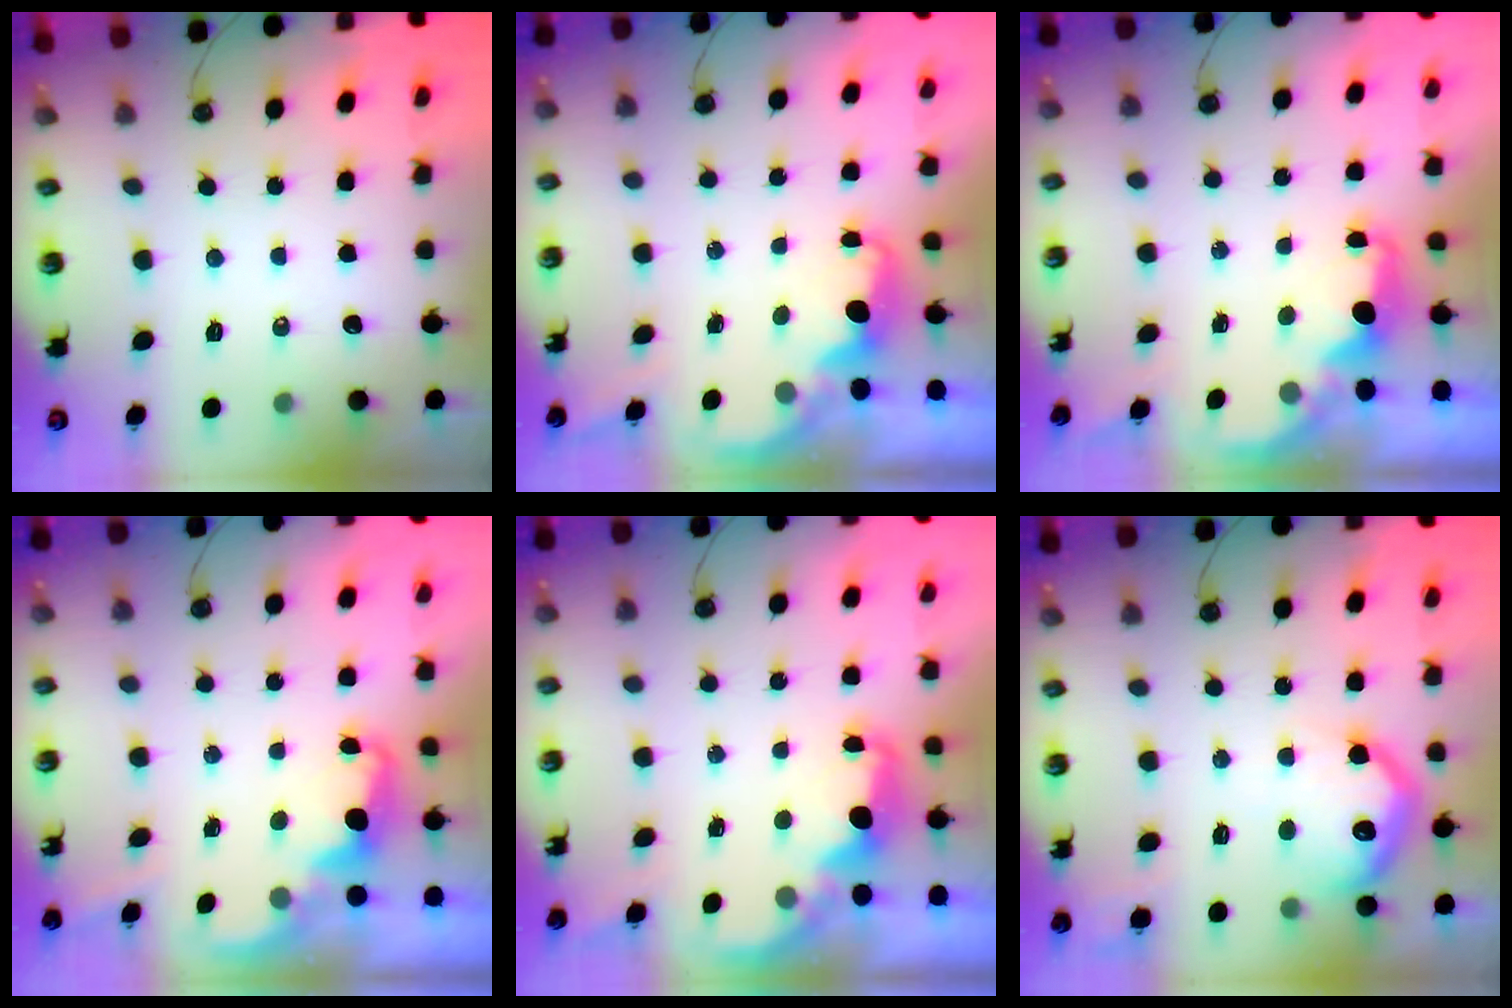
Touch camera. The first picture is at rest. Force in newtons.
{"total": 1.8, "press": 1.7, "slide": 0.7}
{"total": 2.3, "press": 2.2, "slide": 0.7}
{"total": 2.4, "press": 2.3, "slide": 0.5}
{"total": 2.5, "press": 2.4, "slide": 0.7}
{"total": 15.2, "press": 15.2, "slide": 1.1}